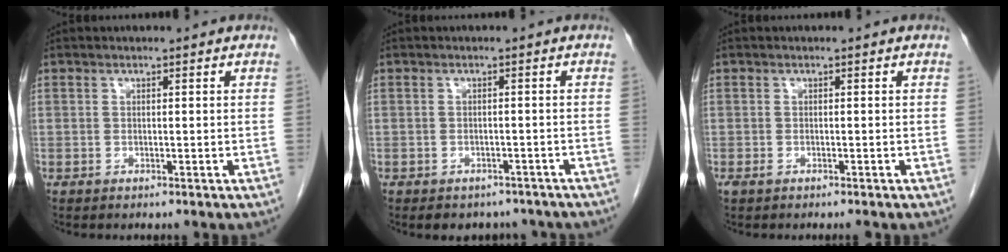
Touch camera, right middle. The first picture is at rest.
{"total": 6.6, "force": [-5.6, 3.2, 1.4], "torque": [-0.007, 0.007, -0.060]}
{"total": 0.9, "force": [-0.7, 0.3, 0.6], "torque": [-0.012, -0.002, -0.009]}